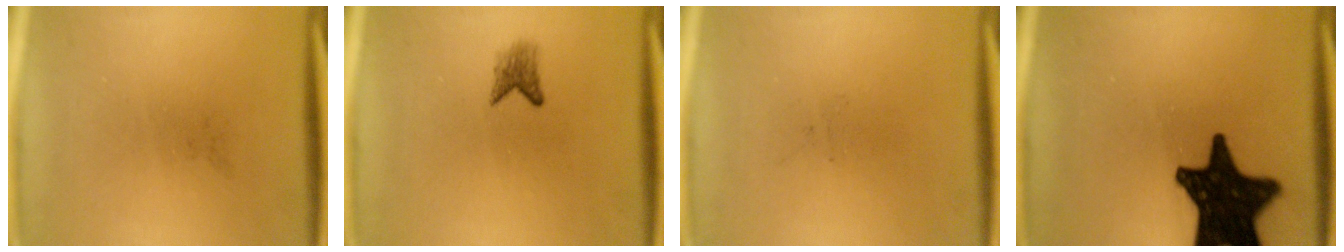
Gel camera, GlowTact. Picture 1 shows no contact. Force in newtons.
{"total": 1.8}
{"total": 0.0}
{"total": 18.9}